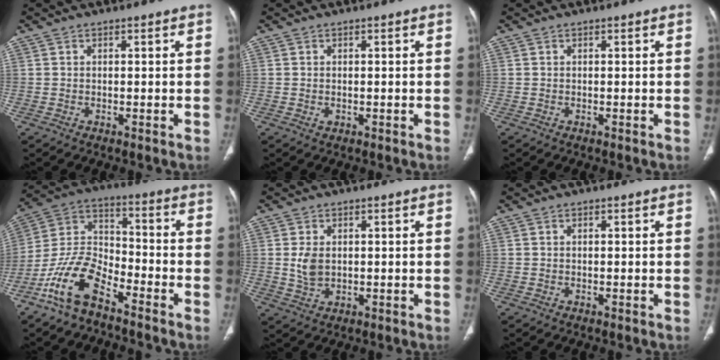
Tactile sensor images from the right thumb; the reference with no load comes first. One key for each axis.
{"total": 0.6, "fx": -0.1, "fy": 0.5, "fz": 0.4, "tx": -0.004, "ty": -0.001, "tz": -0.001}
{"total": 0.0}
{"total": 12.3, "fx": -8.1, "fy": 5.3, "fz": 7.5, "tx": -0.147, "ty": 0.061, "tz": -0.169}
{"total": 4.0, "fx": 0.5, "fy": 2.7, "fz": 2.9, "tx": -0.057, "ty": -0.006, "tz": 0.015}
{"total": 0.0}